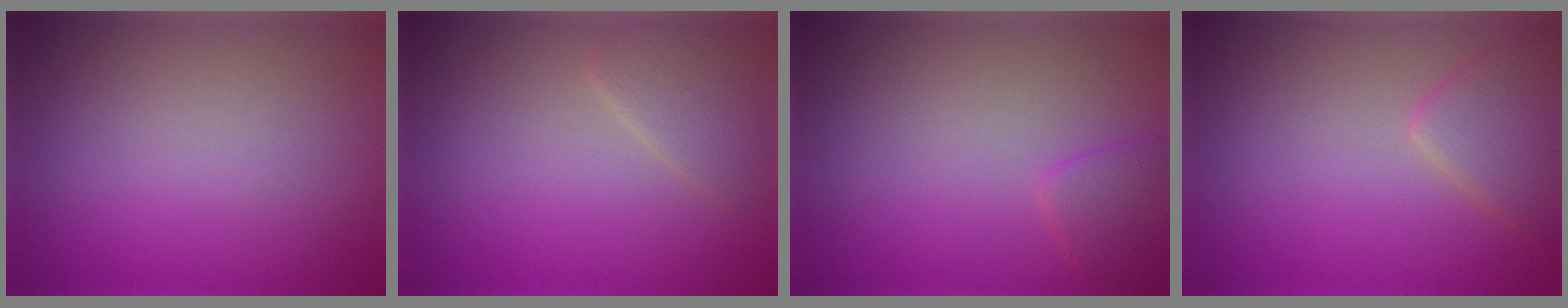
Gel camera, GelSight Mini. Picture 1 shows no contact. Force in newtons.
{"total": 2.0, "press": 2.0, "slide": 0.1}
{"total": 1.5, "press": 1.5, "slide": 0.1}
{"total": 2.8, "press": 2.8, "slide": 0.1}